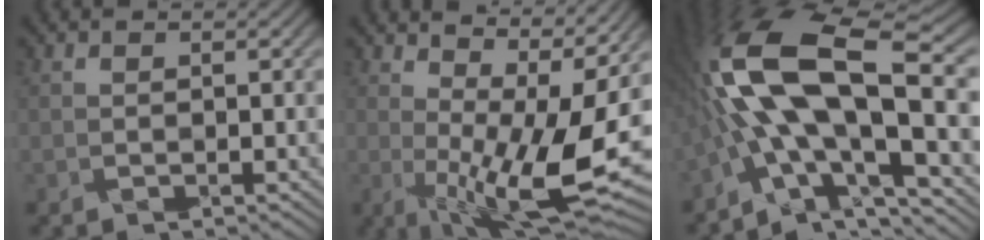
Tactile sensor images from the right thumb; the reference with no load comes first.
{"total": 14.0, "force": [2.4, 4.8, 12.9], "torque": [-0.194, 0.009, 0.060]}
{"total": 17.7, "force": [-1.8, 6.6, 16.4], "torque": [-0.312, 0.018, -0.042]}